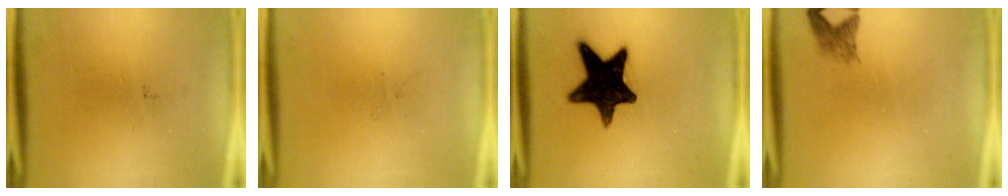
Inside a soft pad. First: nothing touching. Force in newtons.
{"total": 0.0}
{"total": 16.1}
{"total": 2.0}